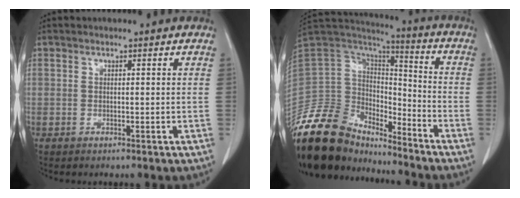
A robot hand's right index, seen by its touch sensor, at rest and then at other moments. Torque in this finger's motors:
{"motor_torque": [0.51, -0.61, 0.05, -0.21]}